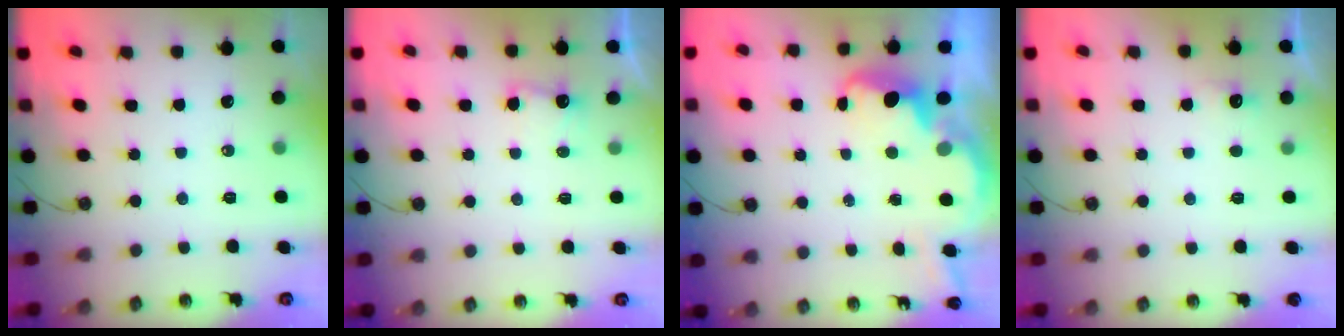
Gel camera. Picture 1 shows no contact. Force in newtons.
{"total": 3.6, "press": 3.5, "slide": 1.0}
{"total": 3.7, "press": 3.6, "slide": 0.5}
{"total": 2.9, "press": 2.7, "slide": 0.9}